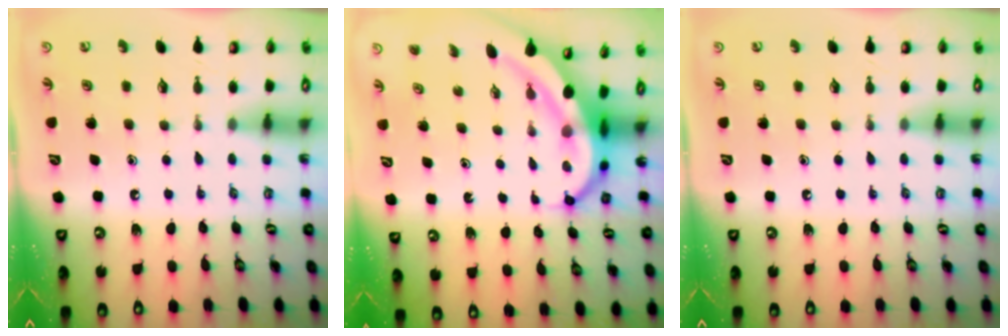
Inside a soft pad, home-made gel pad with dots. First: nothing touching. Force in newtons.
{"total": 9.5, "press": 9.4, "slide": 1.2}
{"total": 0.0}